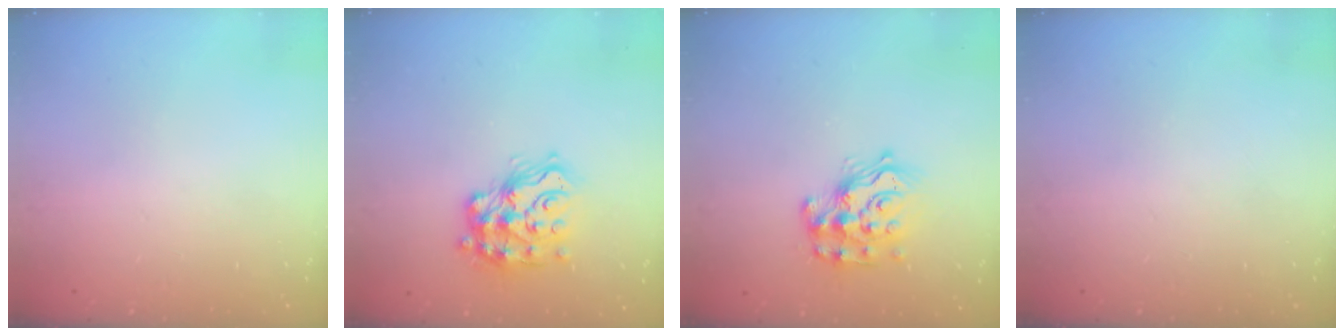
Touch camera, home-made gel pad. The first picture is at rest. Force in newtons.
{"total": 16.0, "press": 15.9, "slide": 1.0}
{"total": 13.6, "press": 13.6, "slide": 1.0}
{"total": 0.0}